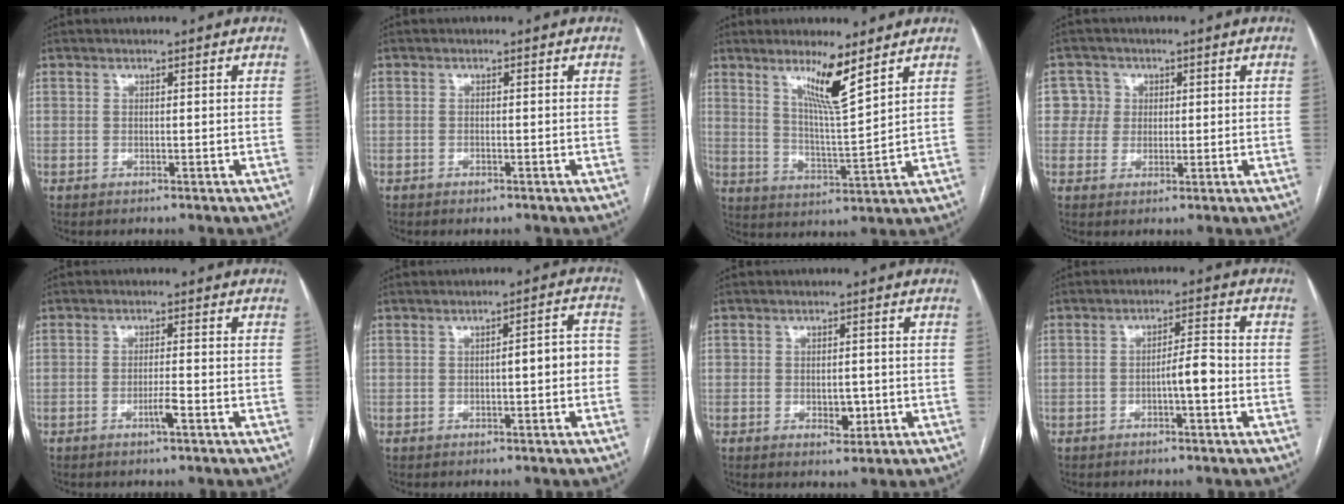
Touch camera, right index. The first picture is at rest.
{"total": 0.5, "force": [-0.3, 0.4, 0.2], "torque": [-0.004, 0.000, -0.003]}
{"total": 8.5, "force": [5.6, -0.1, 6.4], "torque": [-0.116, -0.017, 0.100]}
{"total": 4.1, "force": [0.9, 4.0, -0.1], "torque": [0.018, 0.008, 0.015]}
{"total": 2.4, "force": [-1.3, -0.1, 2.1], "torque": [-0.040, -0.002, -0.024]}
{"total": 4.8, "force": [-0.5, 1.0, 4.6], "torque": [-0.060, 0.025, -0.007]}
{"total": 3.1, "force": [-0.8, 2.0, 2.3], "torque": [-0.029, 0.004, -0.003]}
{"total": 4.1, "force": [-1.4, 0.6, 3.8], "torque": [-0.058, 0.008, -0.021]}